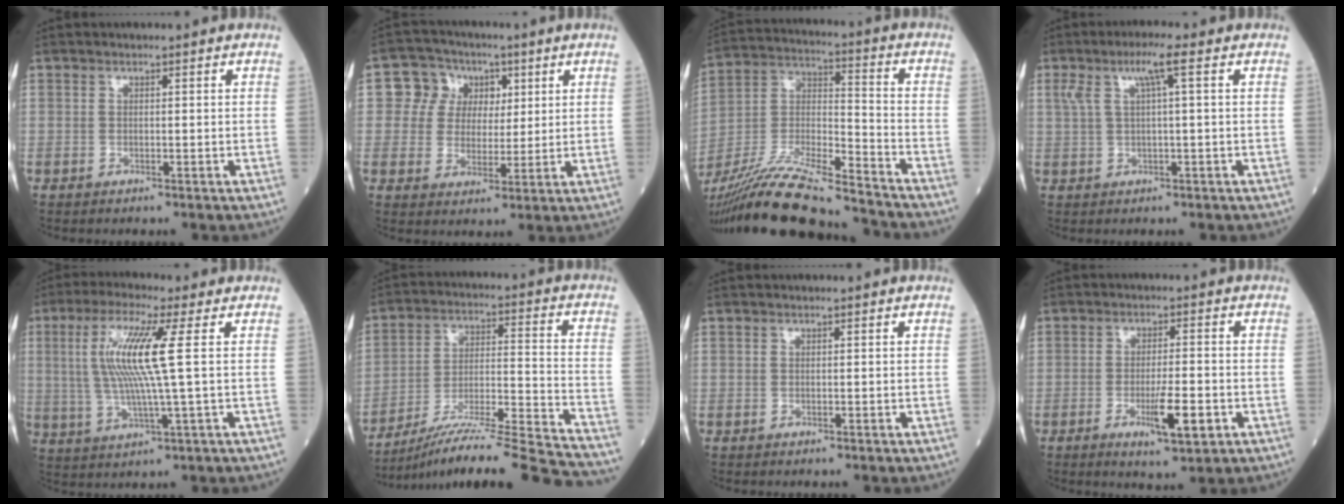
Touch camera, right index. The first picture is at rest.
{"total": 7.1, "force": [2.3, 6.6, 1.6], "torque": [-0.017, 0.028, 0.041]}
{"total": 21.6, "force": [-19.0, 0.9, 10.2], "torque": [-0.224, -0.027, -0.340]}
{"total": 4.3, "force": [1.7, -0.2, 3.9], "torque": [-0.082, 0.019, 0.038]}
{"total": 10.5, "force": [1.9, -0.7, 10.3], "torque": [-0.220, 0.003, 0.037]}
{"total": 23.6, "force": [-21.3, -1.4, 10.1], "torque": [-0.119, -0.015, -0.322]}
{"total": 0.0}
{"total": 6.4, "force": [-2.3, 0.8, 5.9], "torque": [-0.101, -0.007, -0.032]}